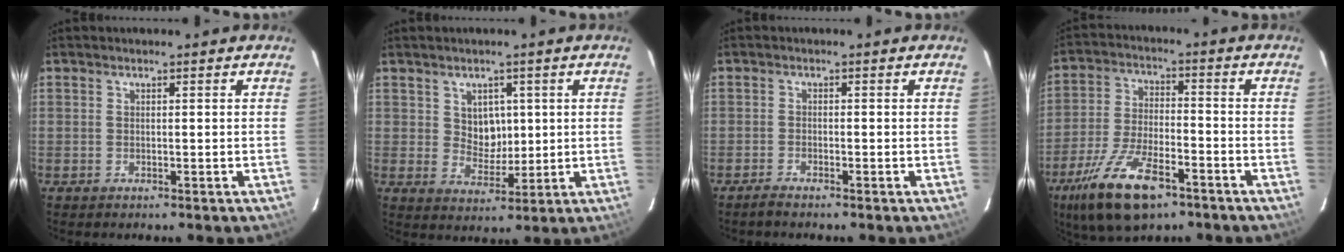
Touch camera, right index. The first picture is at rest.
{"total": 5.1, "force": [1.5, 4.4, 2.2], "torque": [-0.034, 0.005, 0.036]}
{"total": 1.7, "force": [-1.5, 0.0, 0.8], "torque": [-0.025, -0.002, -0.029]}
{"total": 15.1, "force": [-9.3, 5.7, 10.4], "torque": [-0.222, -0.026, -0.170]}